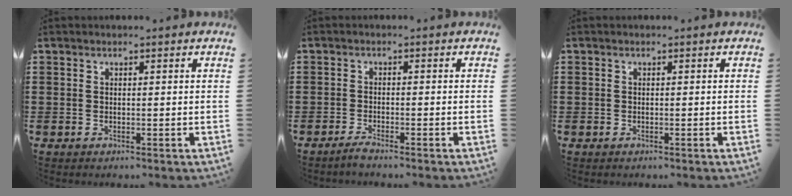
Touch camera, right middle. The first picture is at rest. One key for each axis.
{"total": 1.4, "fx": -1.3, "fy": 0.0, "fz": 0.6, "tx": -0.012, "ty": 0.000, "tz": -0.024}
{"total": 0.5, "fx": -0.2, "fy": 0.5, "fz": 0.0, "tx": -0.001, "ty": 0.004, "tz": -0.005}